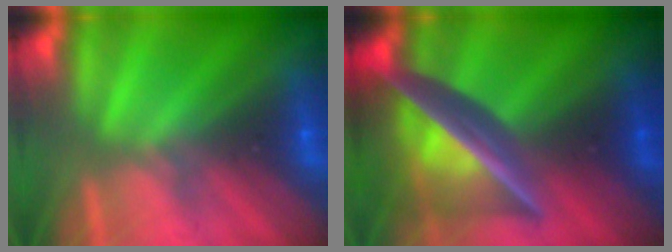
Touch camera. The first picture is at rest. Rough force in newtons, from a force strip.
{"total": 7.3}